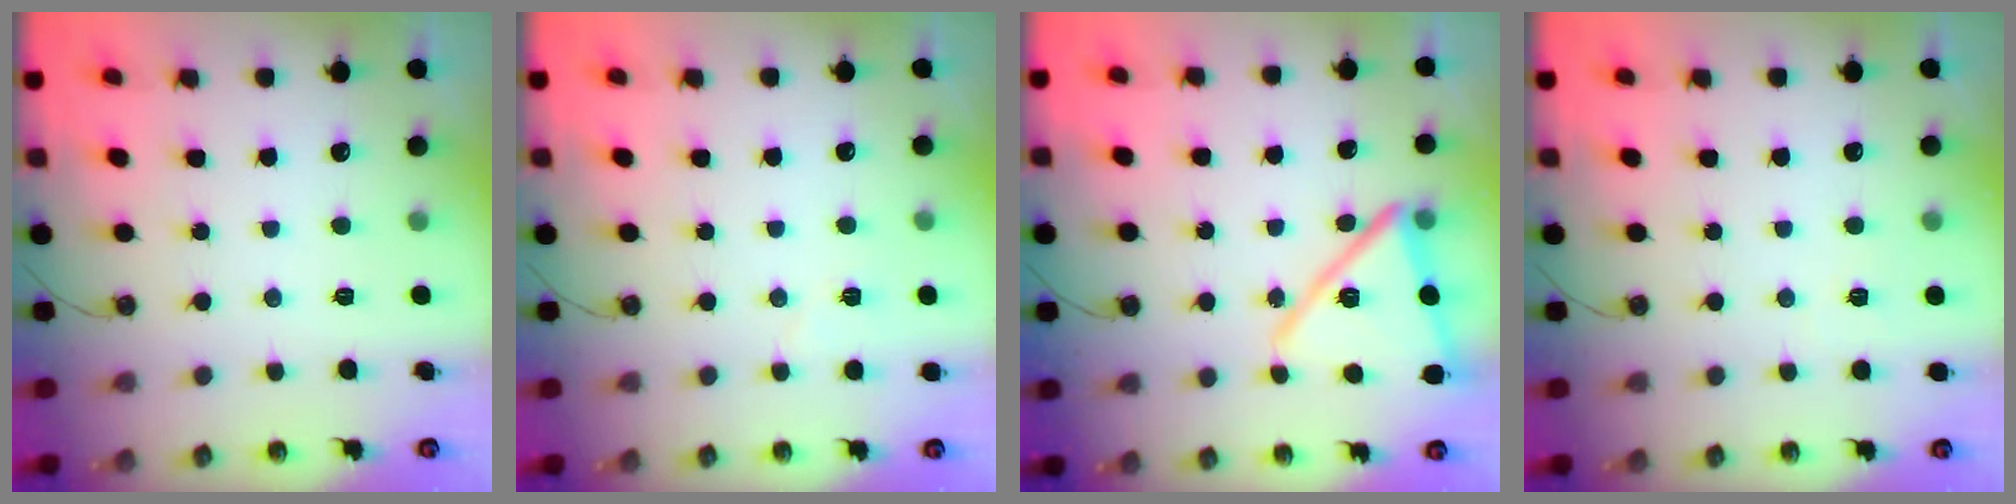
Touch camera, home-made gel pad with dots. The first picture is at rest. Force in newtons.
{"total": 4.4, "press": 3.8, "slide": 2.2}
{"total": 16.0, "press": 15.9, "slide": 1.2}
{"total": 2.8, "press": 2.7, "slide": 0.9}